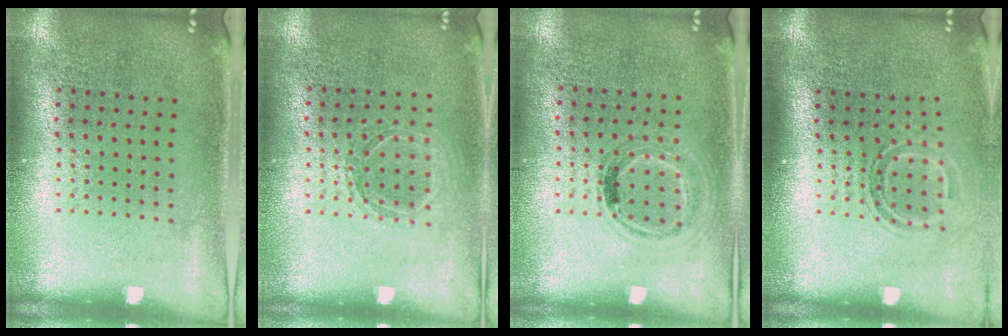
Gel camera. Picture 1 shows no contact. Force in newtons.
{"total": 1.2, "press": 1.1, "slide": 0.4}
{"total": 1.0, "press": 0.8, "slide": 0.6}
{"total": 1.6, "press": 1.0, "slide": 1.2}